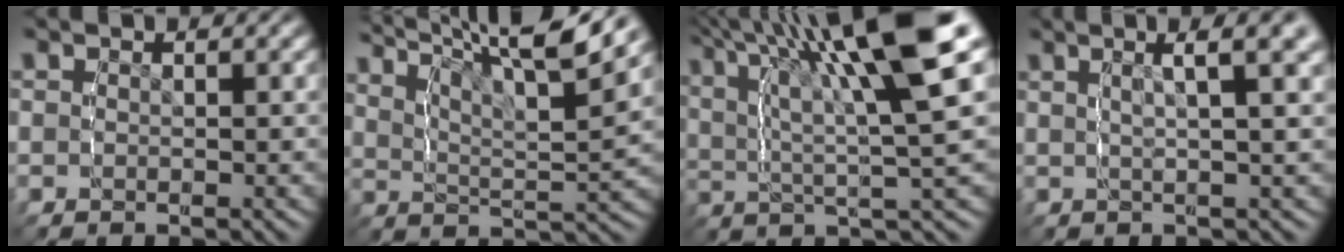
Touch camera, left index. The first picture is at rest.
{"total": 11.2, "force": [7.9, 3.0, 7.3], "torque": [-0.092, 0.030, 0.108]}
{"total": 10.2, "force": [4.2, 2.6, 8.9], "torque": [-0.133, 0.014, 0.063]}
{"total": 5.2, "force": [2.7, 0.6, 4.5], "torque": [-0.051, 0.025, 0.035]}